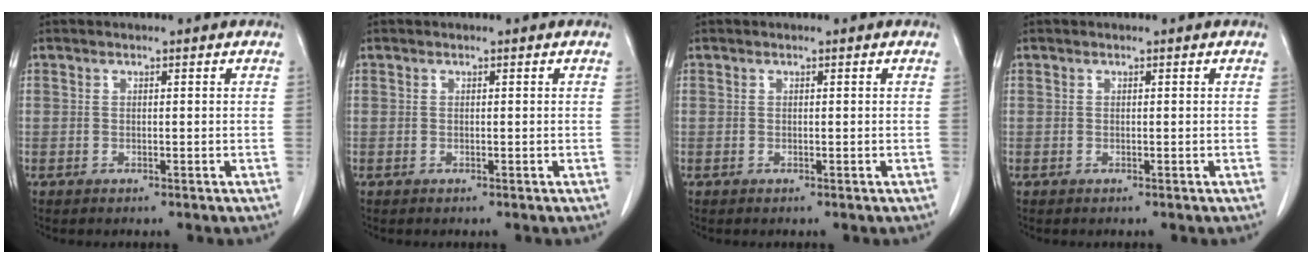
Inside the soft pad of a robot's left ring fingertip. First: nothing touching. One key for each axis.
{"total": 0.0}
{"total": 0.0}
{"total": 0.0}